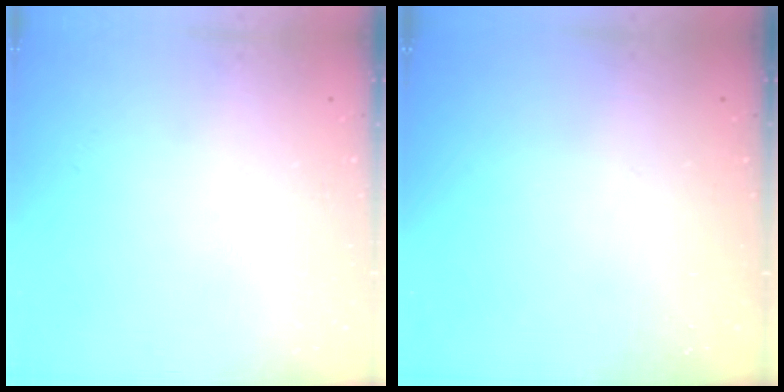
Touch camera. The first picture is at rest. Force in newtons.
{"total": 0.0}